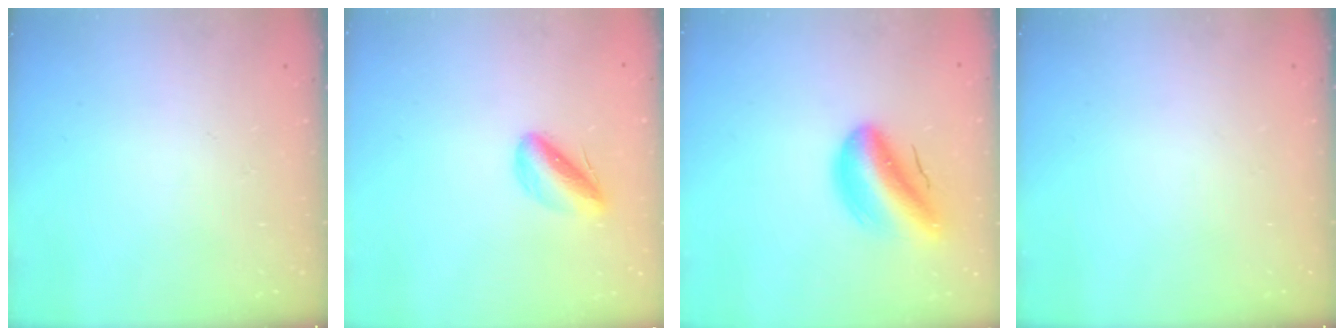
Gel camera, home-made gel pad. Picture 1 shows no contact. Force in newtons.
{"total": 6.2, "press": 5.9, "slide": 1.8}
{"total": 11.4, "press": 10.9, "slide": 3.3}
{"total": 0.0}